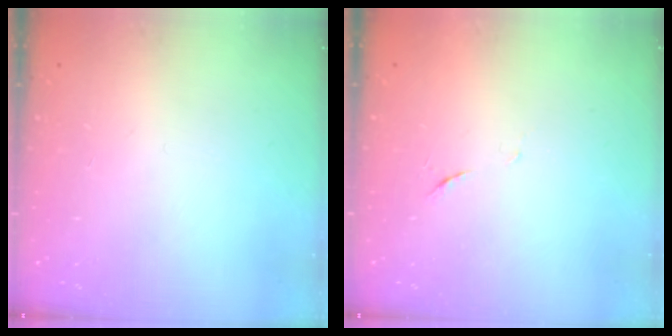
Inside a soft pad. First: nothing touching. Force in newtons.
{"total": 4.3, "press": 4.1, "slide": 1.2}